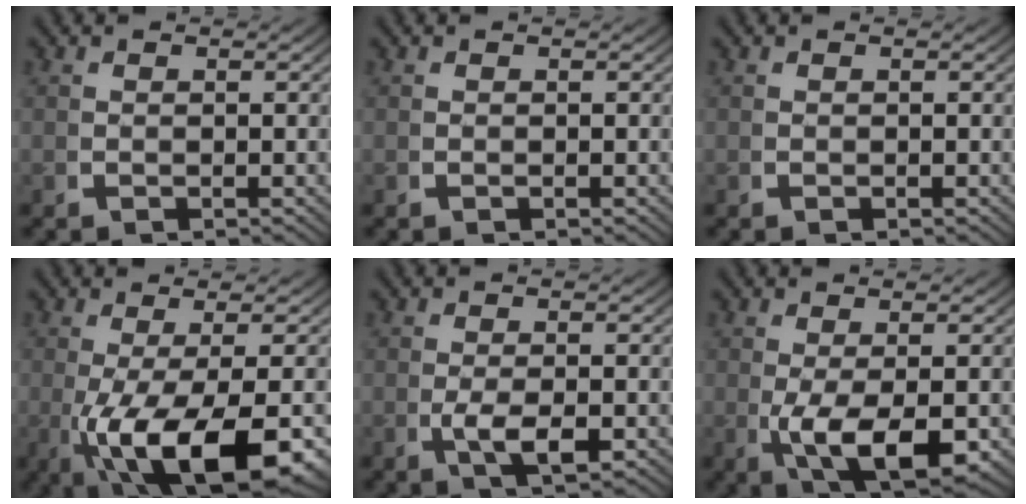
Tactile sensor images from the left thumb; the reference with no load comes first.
{"total": 0.0}
{"total": 0.0}
{"total": 12.8, "force": [-3.3, 6.4, 10.6], "torque": [-0.217, -0.055, -0.018]}
{"total": 3.2, "force": [-0.7, 1.4, 2.8], "torque": [-0.060, -0.012, -0.006]}
{"total": 7.1, "force": [-1.3, 3.7, 5.8], "torque": [-0.123, -0.035, -0.003]}